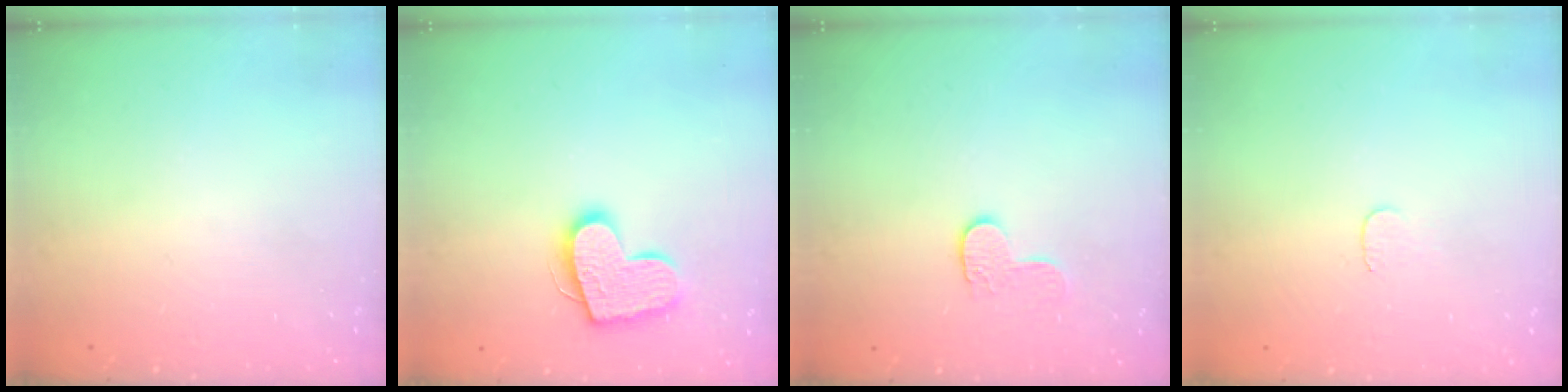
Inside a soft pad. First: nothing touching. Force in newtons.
{"total": 14.6, "press": 14.6, "slide": 1.1}
{"total": 7.3, "press": 7.3, "slide": 0.2}
{"total": 3.0, "press": 3.0, "slide": 0.3}